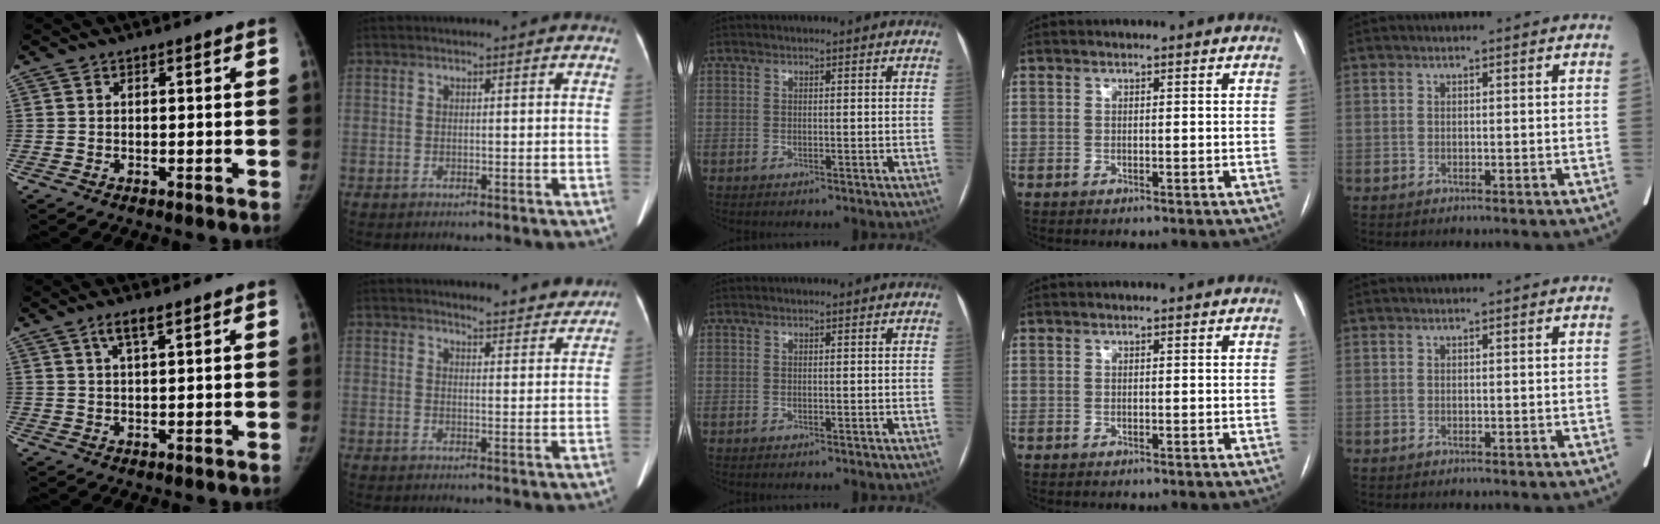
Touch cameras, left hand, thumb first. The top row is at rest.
{"thumb": {"total": 3.2, "force": [1.9, 0.6, 2.5], "torque": [-0.054, -0.003, 0.039]}, "index": {"total": 5.6, "force": [5.5, 1.0, 0.8], "torque": [-0.011, -0.006, 0.056]}}